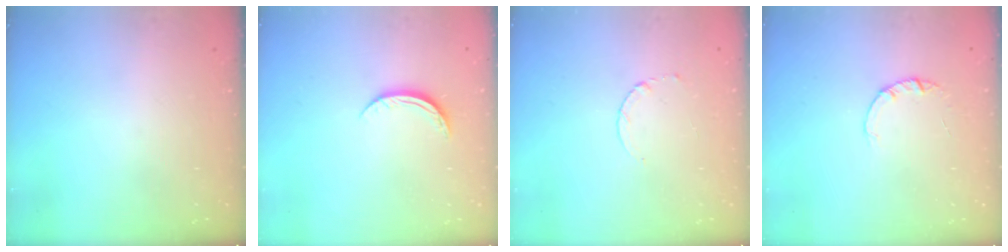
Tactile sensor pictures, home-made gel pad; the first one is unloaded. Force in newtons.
{"total": 4.9, "press": 4.8, "slide": 0.6}
{"total": 2.6, "press": 2.6, "slide": 0.3}
{"total": 1.4, "press": 1.4, "slide": 0.2}